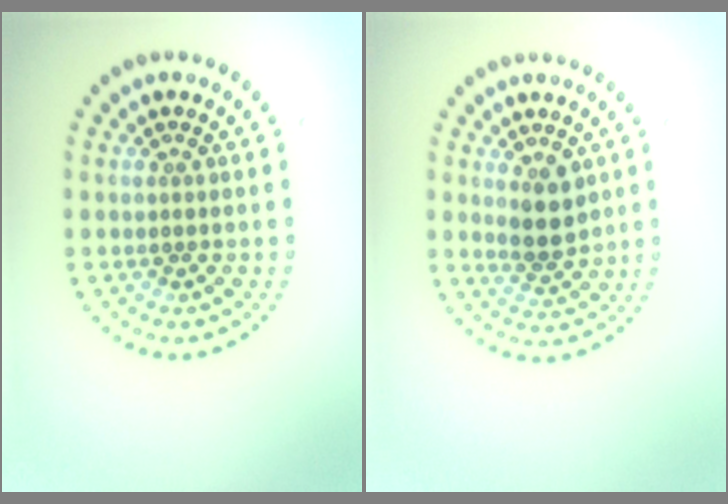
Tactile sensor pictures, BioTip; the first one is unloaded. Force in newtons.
{"total": 3.0, "press": 2.8, "slide": 1.1}